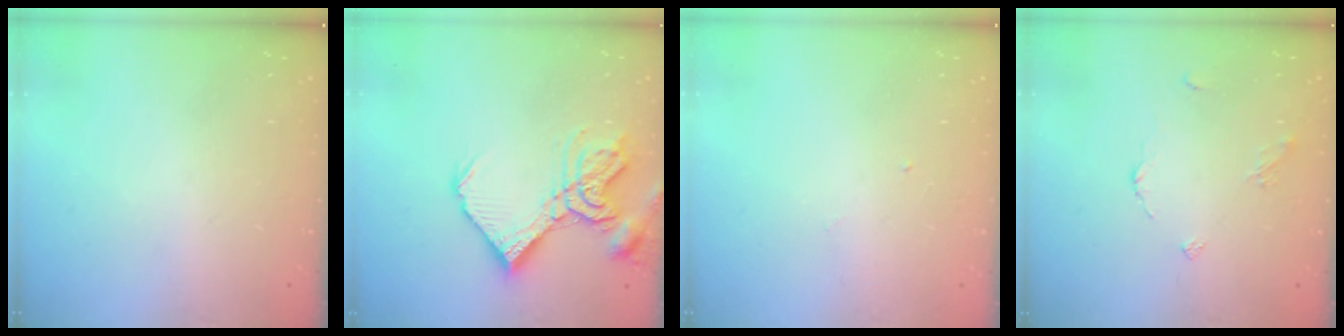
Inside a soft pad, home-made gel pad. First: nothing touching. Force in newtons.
{"total": 16.3, "press": 16.2, "slide": 1.9}
{"total": 3.0, "press": 3.0, "slide": 0.4}
{"total": 4.0, "press": 4.0, "slide": 0.5}